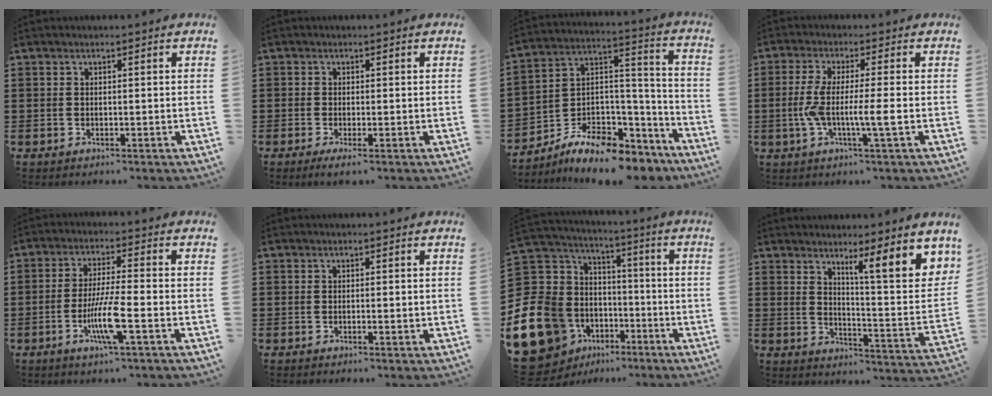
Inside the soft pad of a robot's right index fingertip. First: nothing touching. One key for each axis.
{"total": 0.9, "fx": -0.6, "fy": -0.1, "fz": 0.7, "tx": -0.021, "ty": -0.009, "tz": -0.011}
{"total": 9.0, "fx": -7.6, "fy": 3.7, "fz": 3.1, "tx": -0.054, "ty": 0.023, "tz": -0.140}
{"total": 7.1, "fx": -1.6, "fy": 0.4, "fz": 6.9, "tx": -0.144, "ty": -0.012, "tz": -0.037}
{"total": 8.2, "fx": -3.0, "fy": 0.8, "fz": 7.5, "tx": -0.148, "ty": -0.014, "tz": -0.057}
{"total": 0.7, "fx": -0.1, "fy": 0.0, "fz": 0.7, "tx": -0.012, "ty": -0.003, "tz": -0.001}
{"total": 16.3, "fx": -7.4, "fy": 12.9, "fz": 6.6, "tx": -0.201, "ty": -0.003, "tz": -0.123}
{"total": 8.2, "fx": 5.3, "fy": 0.6, "fz": 6.2, "tx": -0.100, "ty": -0.033, "tz": 0.083}